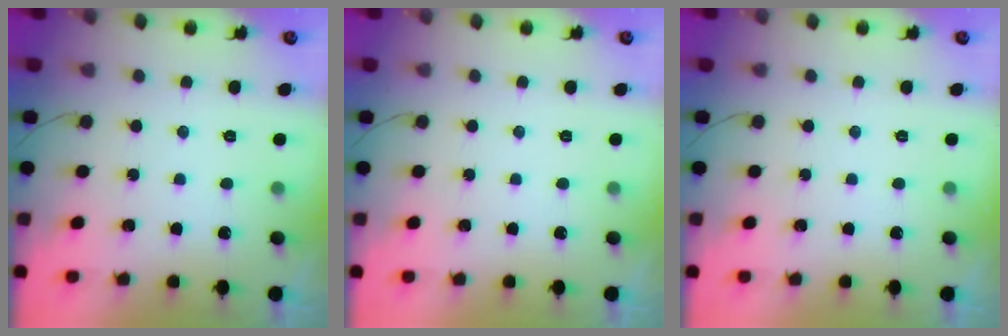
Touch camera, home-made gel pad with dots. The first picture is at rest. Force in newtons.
{"total": 0.0}
{"total": 0.0}